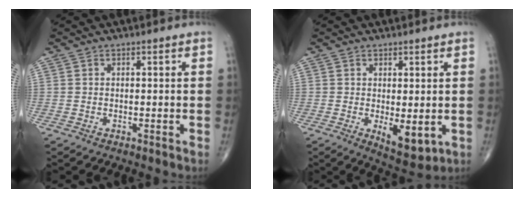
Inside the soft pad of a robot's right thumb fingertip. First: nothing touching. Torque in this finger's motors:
{"motor_torque": [0.33, 0.94, -0.04, -0.10, 0.21]}